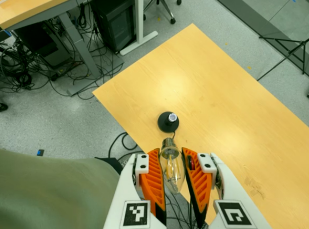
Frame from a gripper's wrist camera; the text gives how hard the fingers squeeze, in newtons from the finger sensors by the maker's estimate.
{"total": 19.1, "left": 21.1, "right": 17.2}